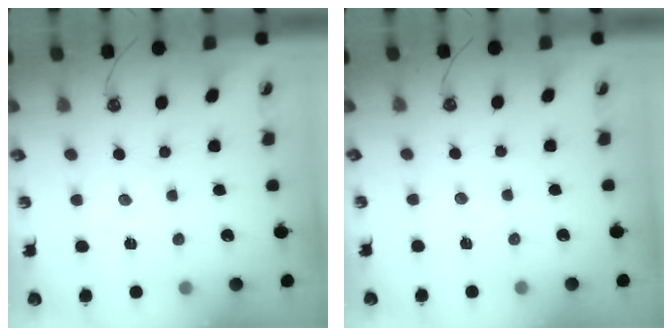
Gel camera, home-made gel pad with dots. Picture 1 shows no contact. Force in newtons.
{"total": 1.5, "press": 1.4, "slide": 0.3}